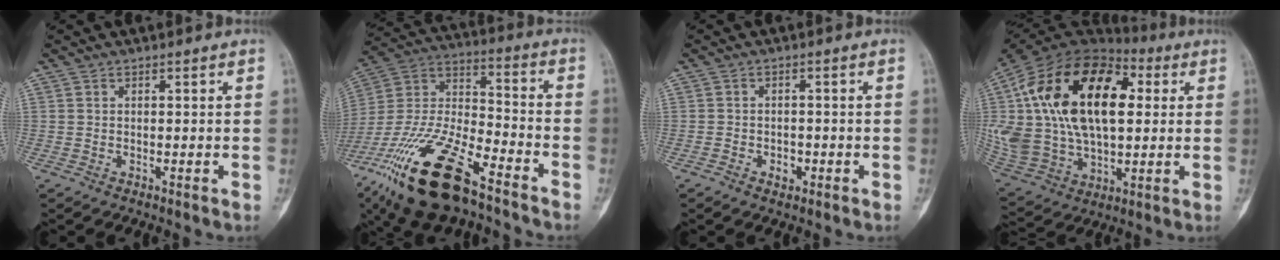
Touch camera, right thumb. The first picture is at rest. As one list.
[{"total": 25.2, "force": [-15.9, 9.1, 17.3], "torque": [-0.380, 0.037, -0.291]}, {"total": 2.3, "force": [-1.1, 1.7, 1.2], "torque": [-0.009, 0.009, -0.013]}, {"total": 33.7, "force": [6.4, 19.6, 26.6], "torque": [-0.535, 0.034, 0.120]}]